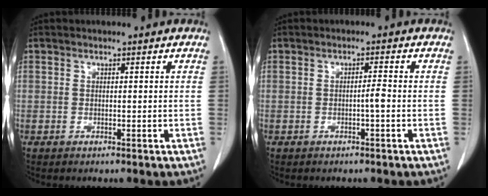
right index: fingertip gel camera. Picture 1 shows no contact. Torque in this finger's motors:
{"motor_torque": [0.38, -0.29, 0.13, 0.05]}